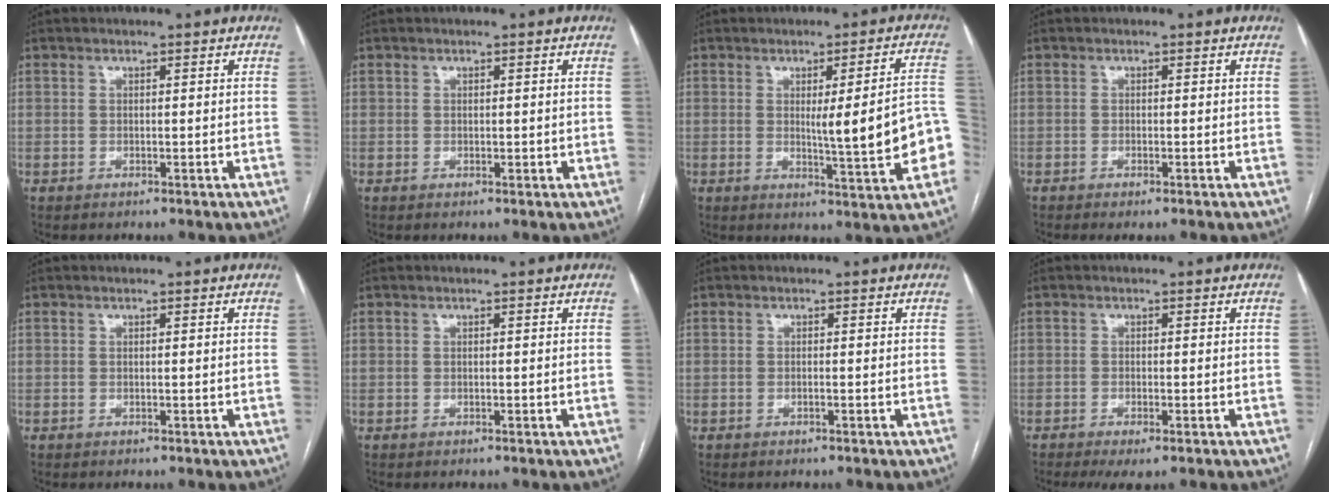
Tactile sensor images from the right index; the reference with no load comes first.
{"total": 0.8, "force": [0.1, 0.7, 0.5], "torque": [-0.005, 0.002, 0.003]}
{"total": 11.5, "force": [-1.5, 1.6, 11.3], "torque": [-0.136, 0.010, -0.015]}
{"total": 1.0, "force": [-0.7, 0.0, 0.7], "torque": [-0.013, -0.003, -0.011]}
{"total": 0.0}
{"total": 0.0}
{"total": 0.0}
{"total": 3.1, "force": [-1.9, 0.6, 2.3], "torque": [-0.037, -0.008, -0.029]}